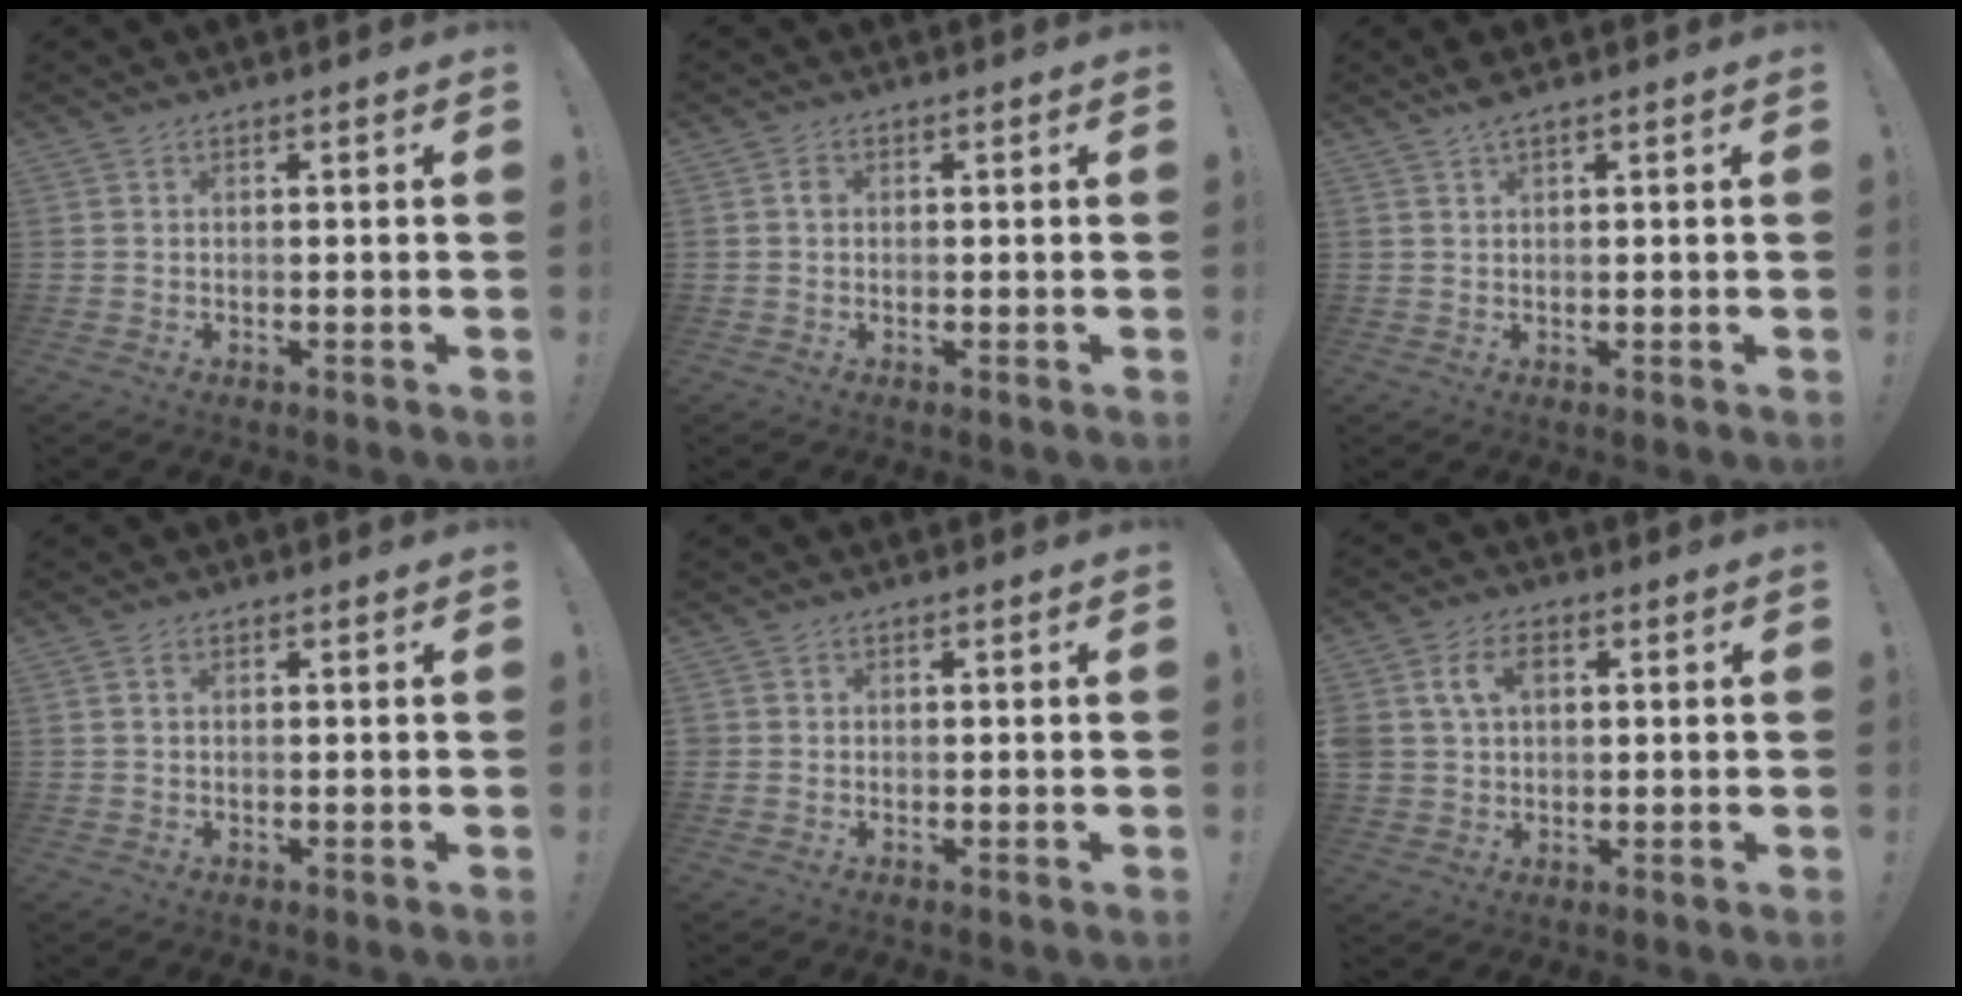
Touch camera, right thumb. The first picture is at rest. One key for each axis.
{"total": 1.3, "fx": -0.1, "fy": 1.1, "fz": 0.7, "tx": -0.008, "ty": 0.003, "tz": -0.002}
{"total": 2.6, "fx": 2.0, "fy": 0.3, "fz": 1.7, "tx": -0.037, "ty": -0.008, "tz": 0.035}
{"total": 1.0, "fx": 0.3, "fy": 0.7, "fz": 0.6, "tx": -0.015, "ty": 0.005, "tz": 0.006}
{"total": 0.9, "fx": 0.0, "fy": 0.9, "fz": 0.0, "tx": -0.005, "ty": 0.005, "tz": 0.001}
{"total": 8.5, "fx": 2.7, "fy": 6.5, "fz": 4.8, "tx": -0.092, "ty": 0.007, "tz": 0.053}